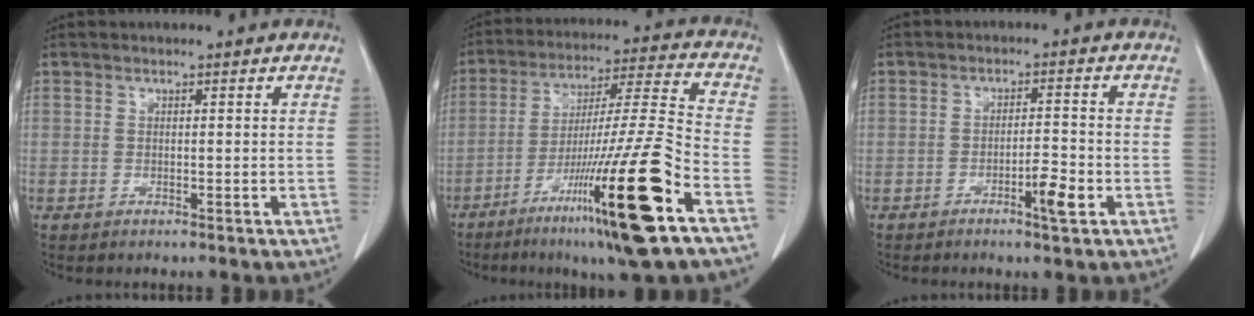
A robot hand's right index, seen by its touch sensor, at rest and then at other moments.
{"total": 21.4, "force": [-10.6, -0.4, 18.6], "torque": [-0.300, -0.035, -0.181]}
{"total": 4.2, "force": [-2.1, 0.4, 3.6], "torque": [-0.057, 0.000, -0.034]}